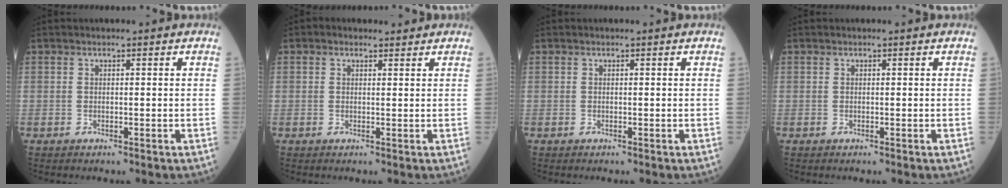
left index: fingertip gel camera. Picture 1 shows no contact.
{"total": 1.5, "force": [1.1, 0.8, 0.6], "torque": [-0.016, 0.010, 0.016]}
{"total": 0.0}
{"total": 0.0}